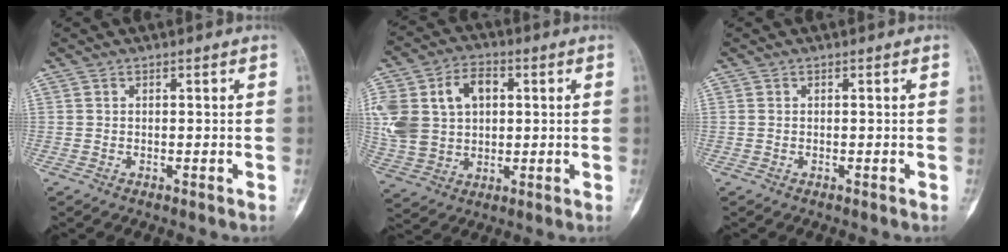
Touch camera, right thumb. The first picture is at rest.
{"total": 17.9, "force": [3.6, 13.1, 11.6], "torque": [-0.239, 0.019, 0.075]}
{"total": 0.0}